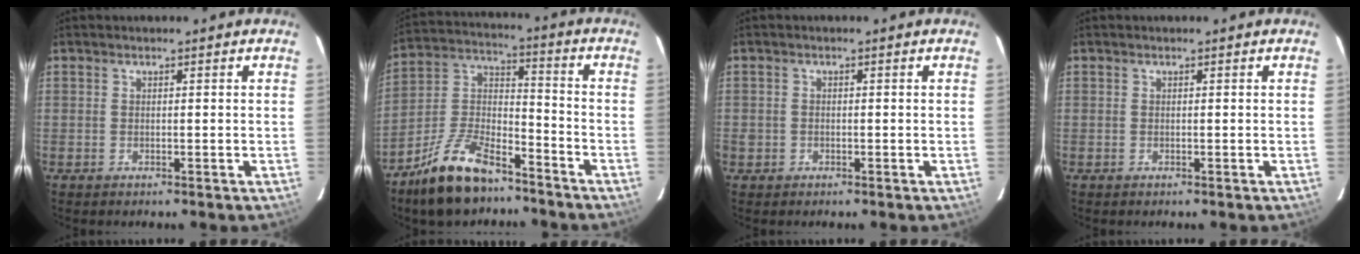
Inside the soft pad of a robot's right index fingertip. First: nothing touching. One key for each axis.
{"total": 15.4, "fx": -10.8, "fy": 6.4, "fz": 8.9, "tx": -0.190, "ty": 0.019, "tz": -0.200}
{"total": 1.5, "fx": -0.6, "fy": 1.3, "fz": 0.3, "tx": -0.007, "ty": 0.001, "tz": -0.010}
{"total": 0.0}